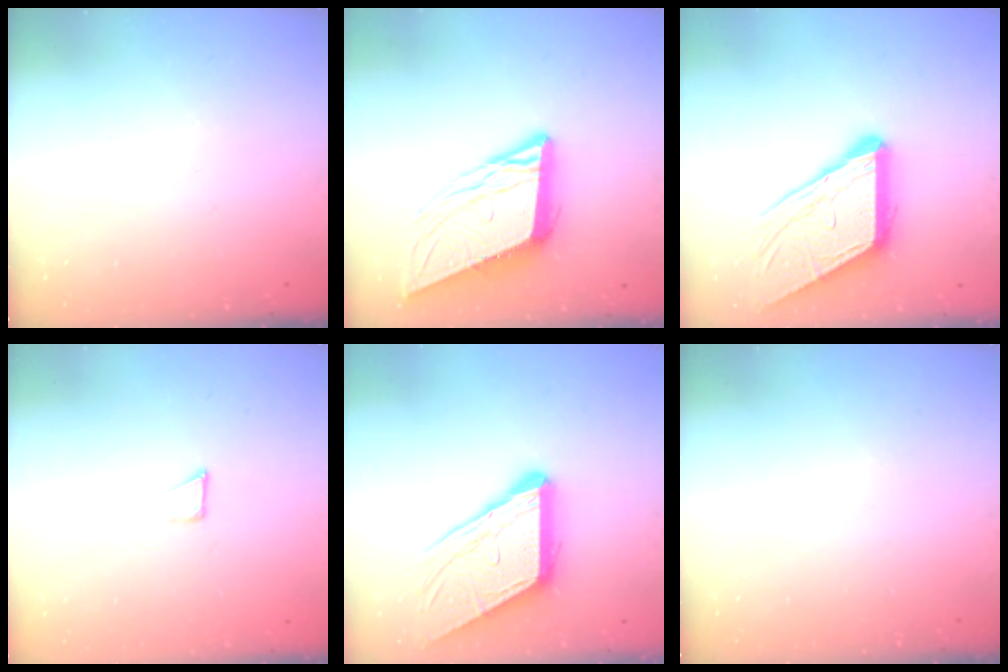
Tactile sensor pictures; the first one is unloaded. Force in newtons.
{"total": 11.6, "press": 11.2, "slide": 2.9}
{"total": 14.0, "press": 13.9, "slide": 1.9}
{"total": 2.1, "press": 2.1, "slide": 0.1}
{"total": 14.0, "press": 13.9, "slide": 1.9}
{"total": 0.0}